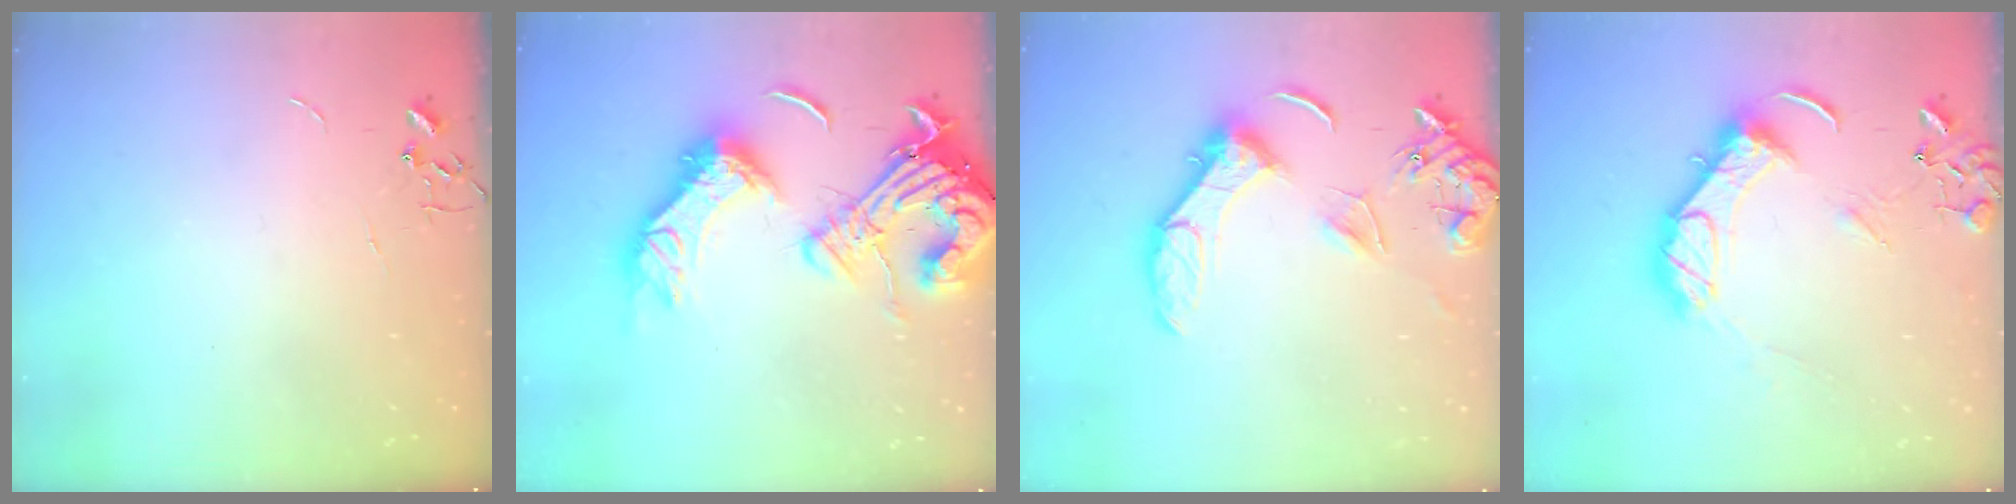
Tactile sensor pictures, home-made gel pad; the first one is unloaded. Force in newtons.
{"total": 25.4, "press": 25.1, "slide": 3.8}
{"total": 14.7, "press": 14.7, "slide": 1.4}
{"total": 14.2, "press": 14.1, "slide": 1.5}